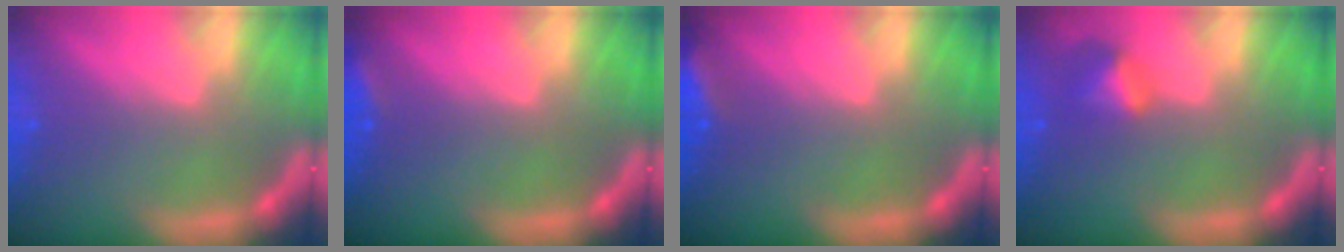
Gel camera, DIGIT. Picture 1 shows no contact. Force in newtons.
{"total": 1.9}
{"total": 3.5}
{"total": 2.4}